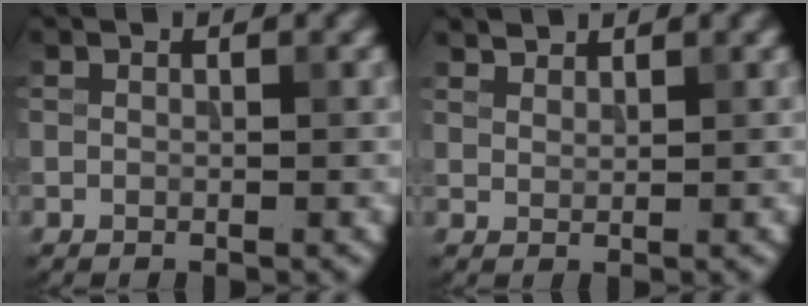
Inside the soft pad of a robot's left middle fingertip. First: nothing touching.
{"total": 1.6, "force": [1.6, 0.4, 0.2], "torque": [-0.007, 0.000, 0.035]}